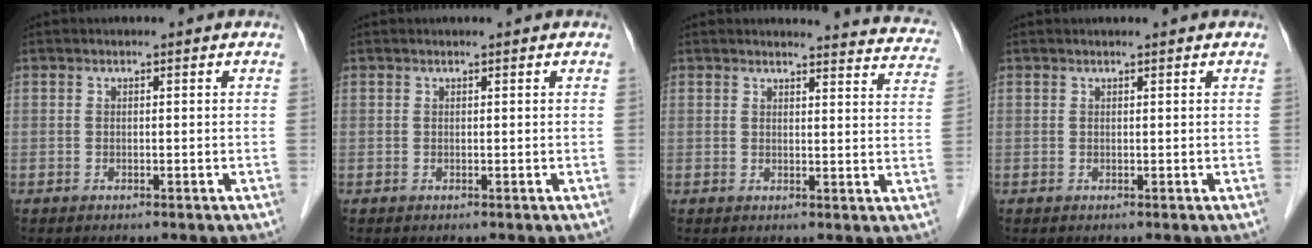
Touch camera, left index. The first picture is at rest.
{"total": 0.7, "force": [0.6, -0.1, 0.3], "torque": [-0.006, 0.003, 0.012]}
{"total": 13.1, "force": [12.9, 1.5, 1.6], "torque": [0.017, -0.067, 0.106]}
{"total": 1.1, "force": [1.0, -0.1, 0.4], "torque": [-0.007, 0.007, 0.019]}